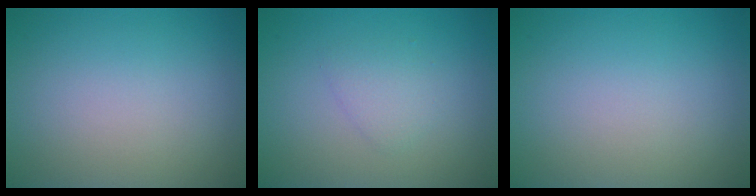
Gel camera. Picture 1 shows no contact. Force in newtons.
{"total": 1.6, "press": 1.6, "slide": 0.1}
{"total": 0.0}